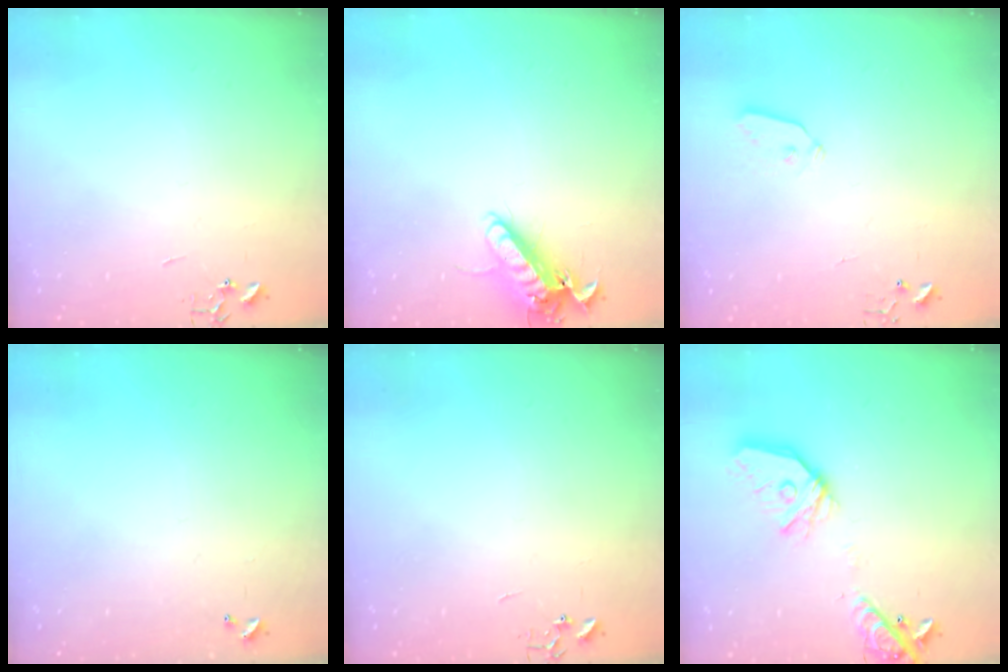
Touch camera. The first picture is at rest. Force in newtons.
{"total": 12.8, "press": 12.7, "slide": 1.8}
{"total": 4.3, "press": 4.3, "slide": 0.3}
{"total": 0.0}
{"total": 0.0}
{"total": 18.3, "press": 18.2, "slide": 2.6}